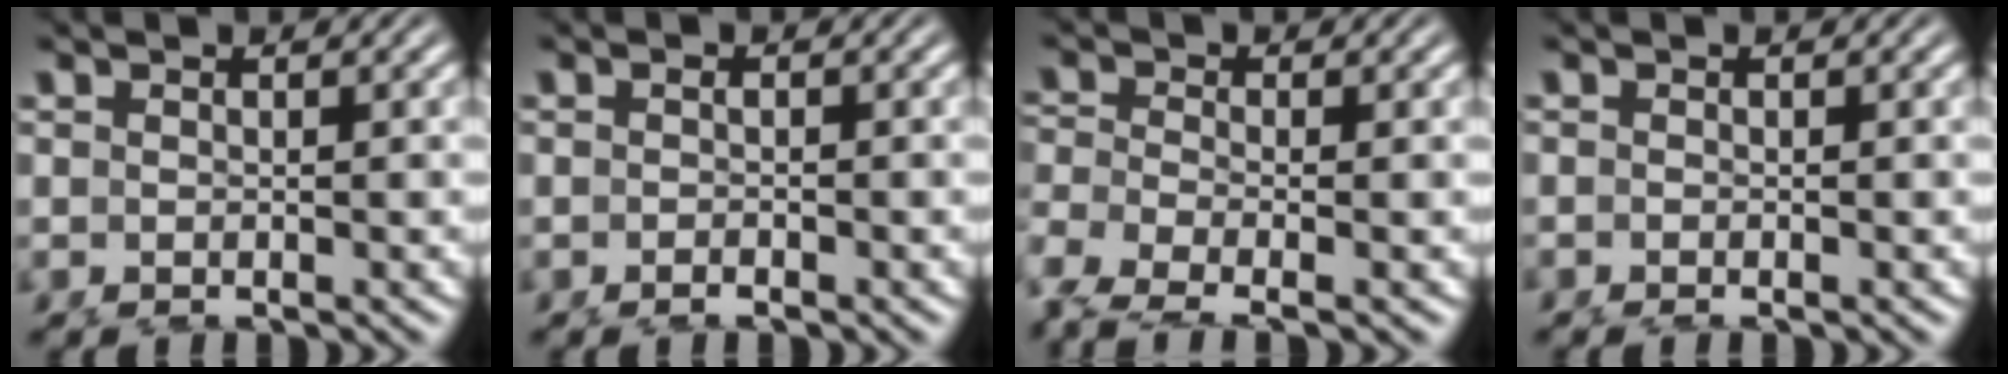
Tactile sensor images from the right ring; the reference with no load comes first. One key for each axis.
{"total": 0.9, "fx": -0.8, "fy": -0.3, "fz": 0.4, "tx": -0.005, "ty": -0.004, "tz": -0.011}
{"total": 5.8, "fx": -3.4, "fy": 3.3, "fz": 3.5, "tx": -0.091, "ty": -0.039, "tz": -0.039}
{"total": 0.6, "fx": -0.5, "fy": -0.1, "fz": 0.2, "tx": -0.004, "ty": -0.003, "tz": -0.008}